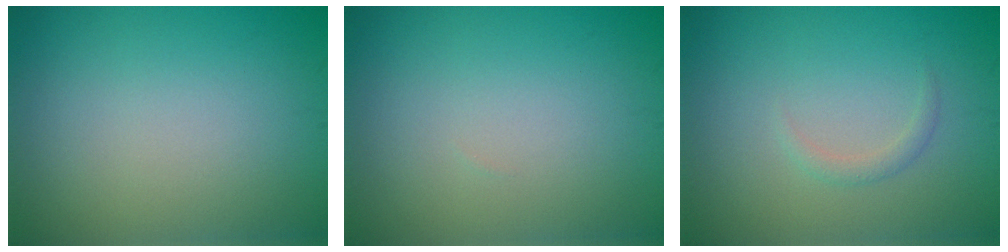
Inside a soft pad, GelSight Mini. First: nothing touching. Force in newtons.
{"total": 0.0}
{"total": 1.0, "press": 1.0, "slide": 0.0}